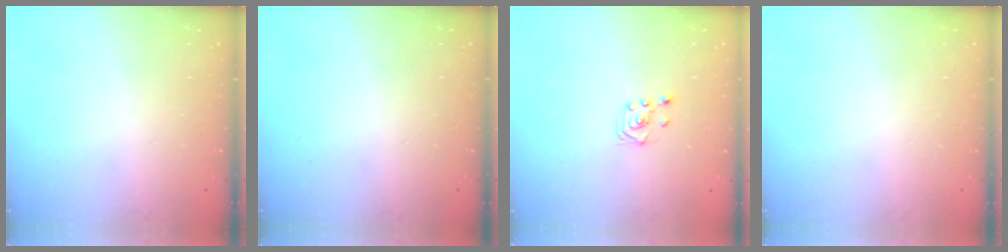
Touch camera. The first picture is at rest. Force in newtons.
{"total": 0.0}
{"total": 2.3, "press": 2.2, "slide": 0.7}
{"total": 0.0}